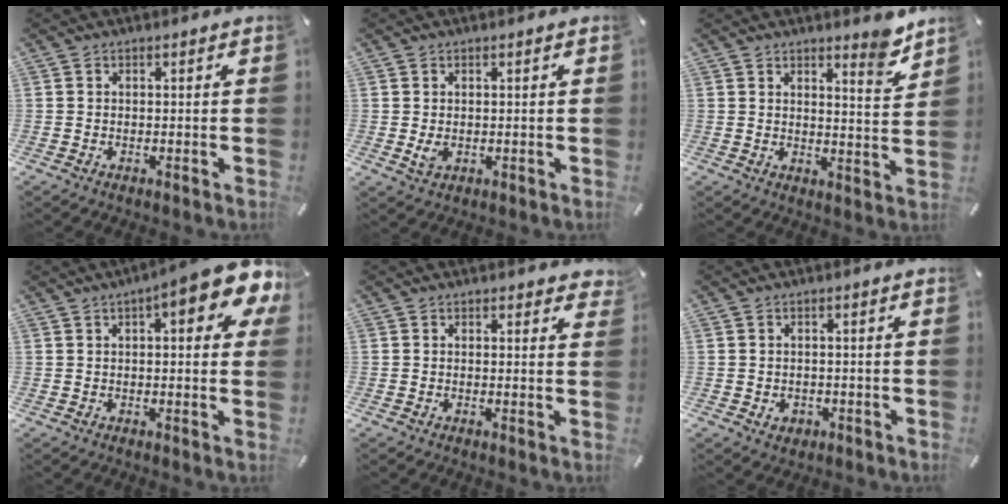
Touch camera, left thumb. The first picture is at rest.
{"total": 2.3, "force": [0.0, 1.6, 1.6], "torque": [-0.044, -0.004, -0.002]}
{"total": 6.2, "force": [5.3, 1.3, 3.1], "torque": [-0.034, -0.043, 0.086]}
{"total": 12.3, "force": [5.8, 3.4, 10.2], "torque": [-0.133, -0.030, 0.091]}
{"total": 1.4, "force": [1.1, 0.7, 0.6], "torque": [0.002, -0.004, 0.017]}
{"total": 2.2, "force": [-0.5, 1.9, 1.0], "torque": [-0.021, 0.004, -0.011]}